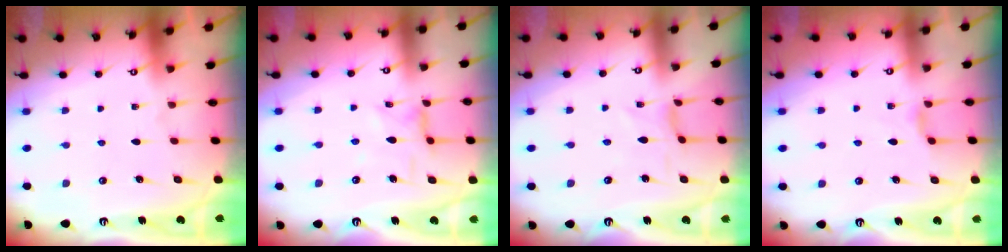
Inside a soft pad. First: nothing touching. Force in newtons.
{"total": 1.8, "press": 1.8, "slide": 0.3}
{"total": 0.7, "press": 0.6, "slide": 0.3}
{"total": 2.2, "press": 2.2, "slide": 0.4}